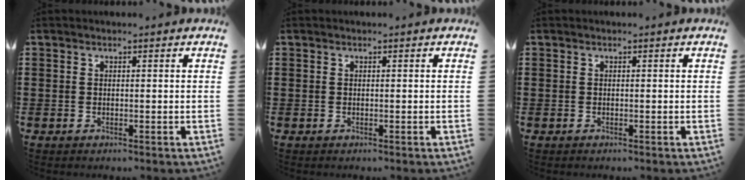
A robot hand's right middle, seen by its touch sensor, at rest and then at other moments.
{"total": 0.0}
{"total": 0.0}